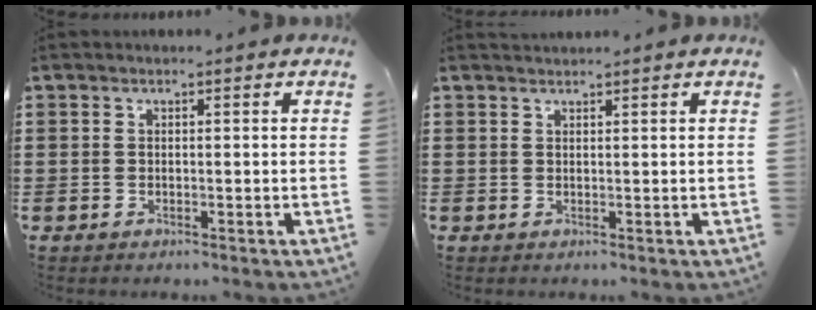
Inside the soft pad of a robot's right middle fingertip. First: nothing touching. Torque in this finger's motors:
{"motor_torque": [-0.01, -0.07, -0.08, -0.01]}